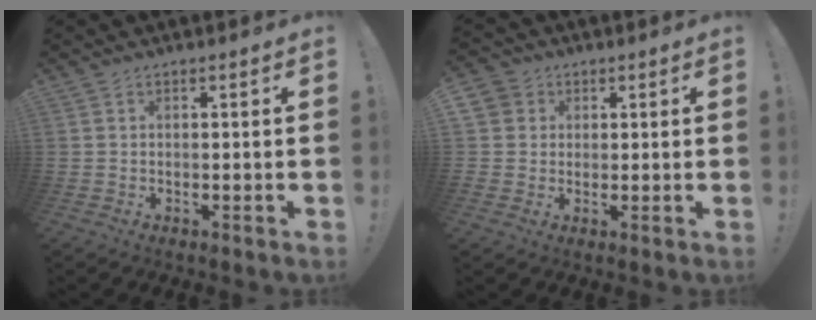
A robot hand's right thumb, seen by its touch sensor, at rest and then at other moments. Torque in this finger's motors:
{"motor_torque": [0.99, 1.13, 0.40, -0.43, 0.04]}